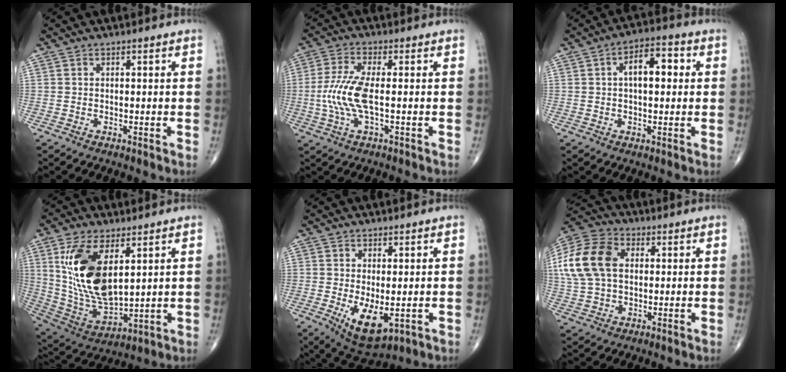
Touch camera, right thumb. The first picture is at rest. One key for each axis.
{"total": 8.4, "fx": -0.8, "fy": 2.5, "fz": 8.0, "tx": -0.196, "ty": 0.005, "tz": -0.019}
{"total": 7.7, "fx": 1.3, "fy": 3.9, "fz": 6.6, "tx": -0.089, "ty": 0.018, "tz": 0.014}
{"total": 17.8, "fx": 5.6, "fy": 8.6, "fz": 14.6, "tx": -0.275, "ty": -0.027, "tz": 0.123}
{"total": 8.2, "fx": -1.7, "fy": 3.7, "fz": 7.1, "tx": -0.112, "ty": -0.022, "tz": -0.013}
{"total": 15.7, "fx": 2.8, "fy": 10.6, "fz": 11.2, "tx": -0.229, "ty": 0.017, "tz": 0.047}